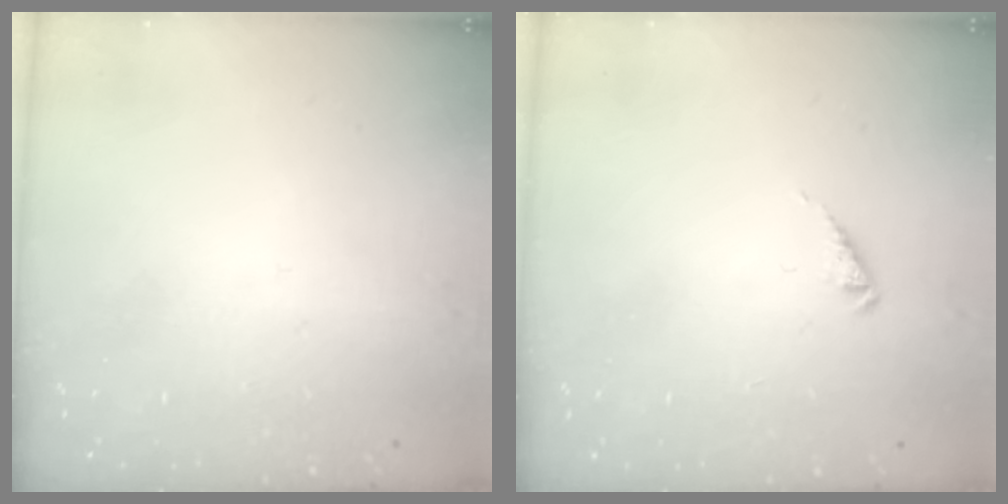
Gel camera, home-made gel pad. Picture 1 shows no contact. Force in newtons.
{"total": 2.3, "press": 2.3, "slide": 0.4}